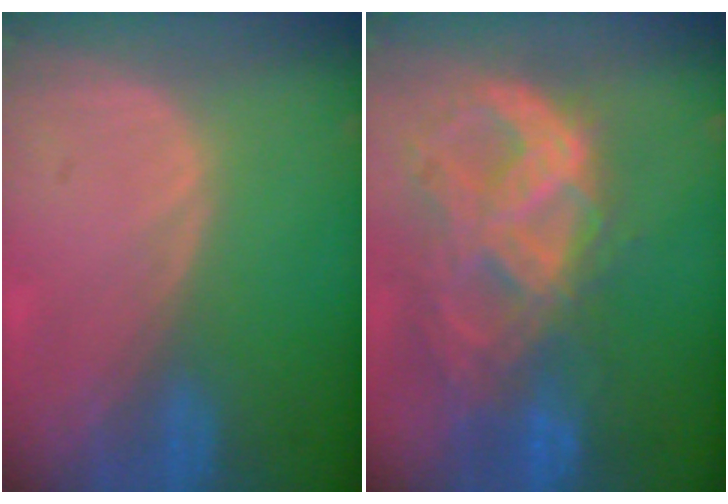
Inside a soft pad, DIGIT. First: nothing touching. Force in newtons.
{"total": 11.3, "press": 9.6, "slide": 6.0}